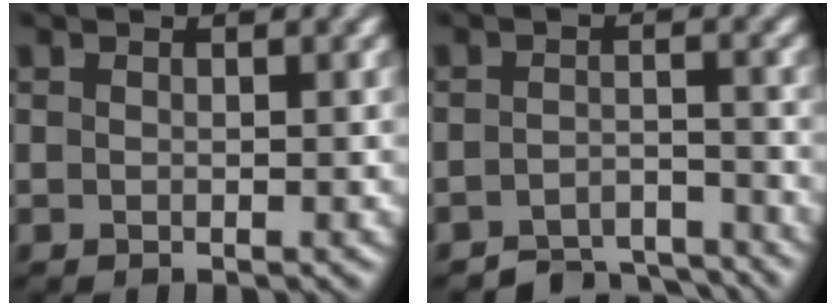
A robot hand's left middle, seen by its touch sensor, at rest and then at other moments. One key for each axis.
{"total": 4.7, "fx": -4.4, "fy": 1.2, "fz": 1.2, "tx": -0.017, "ty": -0.007, "tz": -0.069}